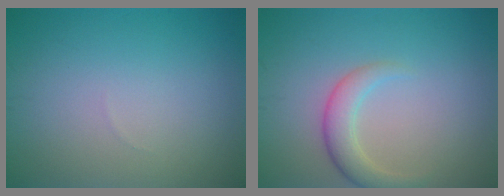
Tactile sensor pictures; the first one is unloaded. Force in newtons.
{"total": 2.8, "press": 2.8, "slide": 0.1}